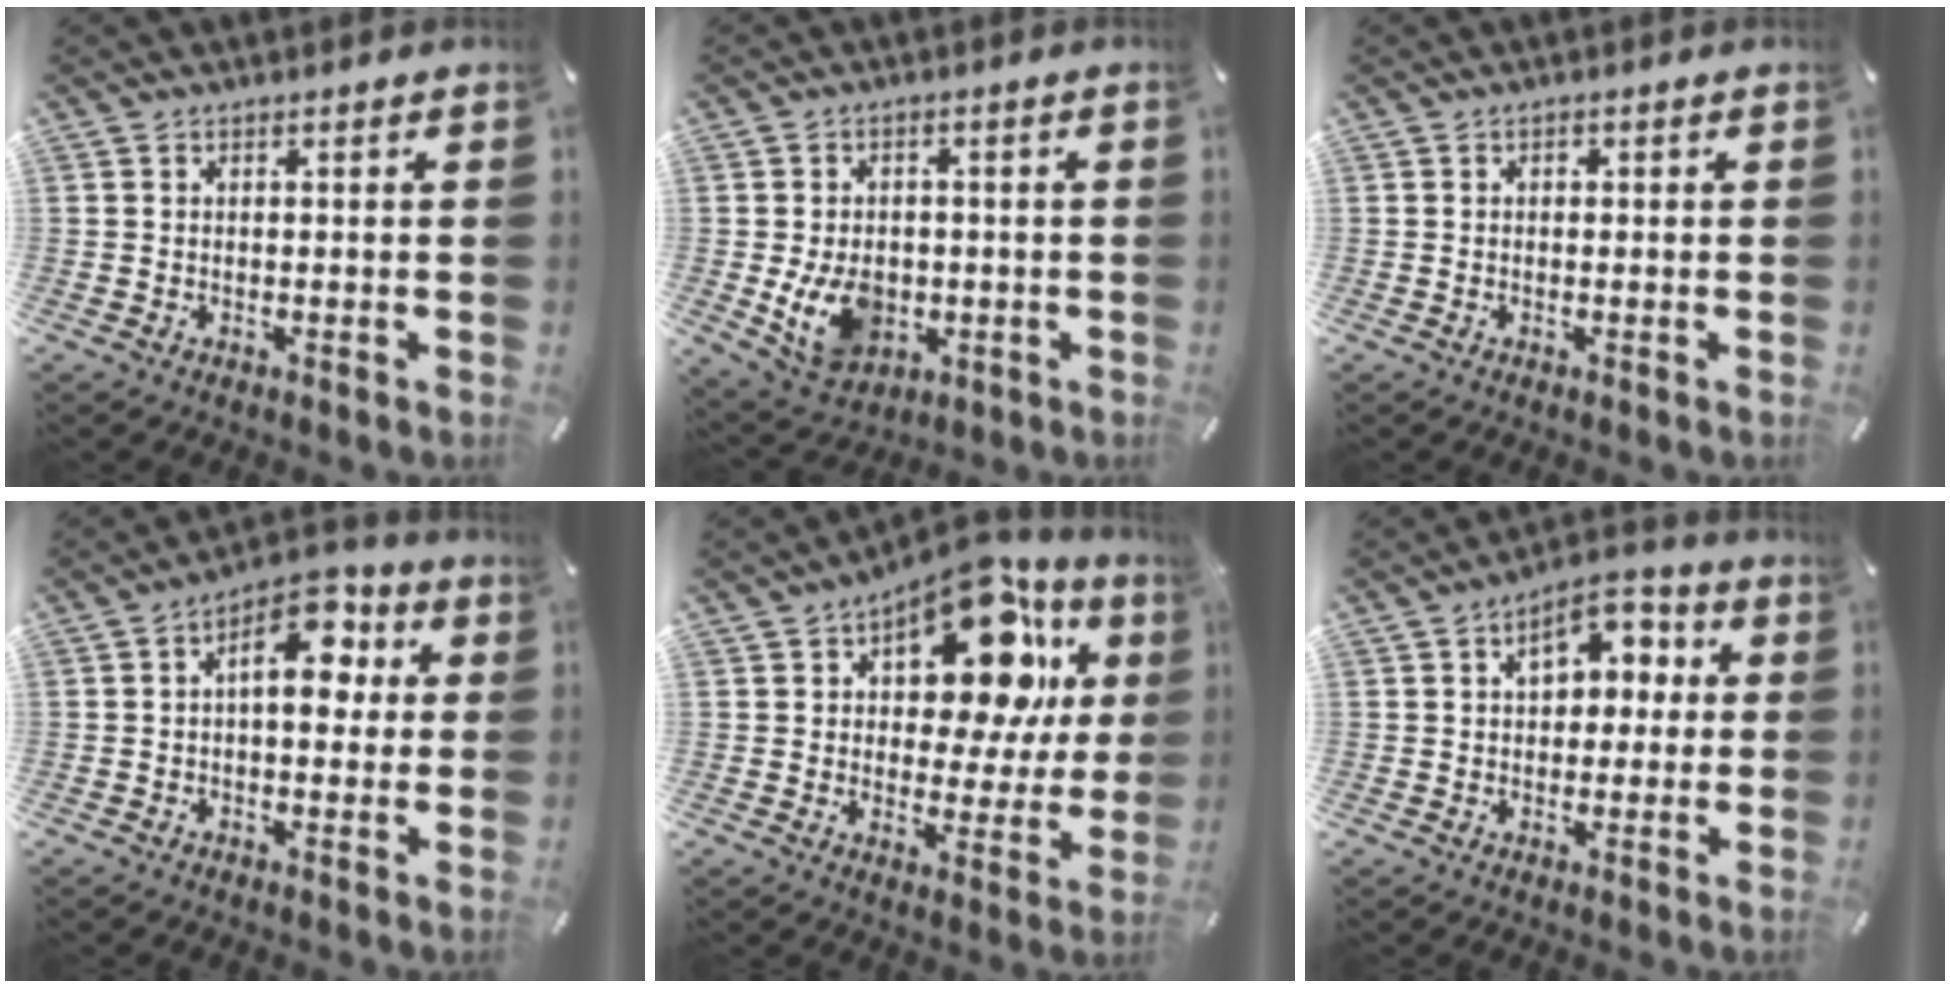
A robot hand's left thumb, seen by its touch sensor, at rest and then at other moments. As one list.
[{"total": 9.5, "force": [-1.6, 7.4, 5.8], "torque": [-0.106, 0.003, -0.025]}, {"total": 0.7, "force": [-0.1, 0.6, 0.4], "torque": [-0.008, 0.003, -0.002]}, {"total": 10.9, "force": [2.5, 6.1, 8.7], "torque": [-0.107, -0.013, 0.039]}, {"total": 18.5, "force": [9.9, 9.7, 12.2], "torque": [-0.177, -0.064, 0.167]}, {"total": 8.4, "force": [2.4, 5.9, 5.4], "torque": [-0.068, 0.000, 0.034]}]